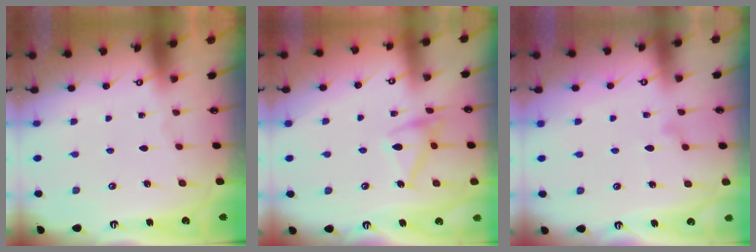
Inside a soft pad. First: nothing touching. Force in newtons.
{"total": 14.5, "press": 14.5, "slide": 0.6}
{"total": 8.5, "press": 8.5, "slide": 0.5}